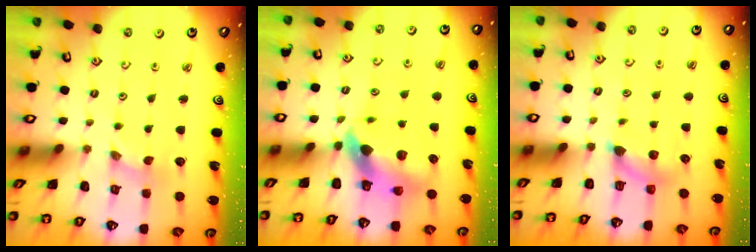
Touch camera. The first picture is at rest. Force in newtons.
{"total": 9.0, "press": 8.9, "slide": 1.3}
{"total": 5.0, "press": 5.0, "slide": 0.7}